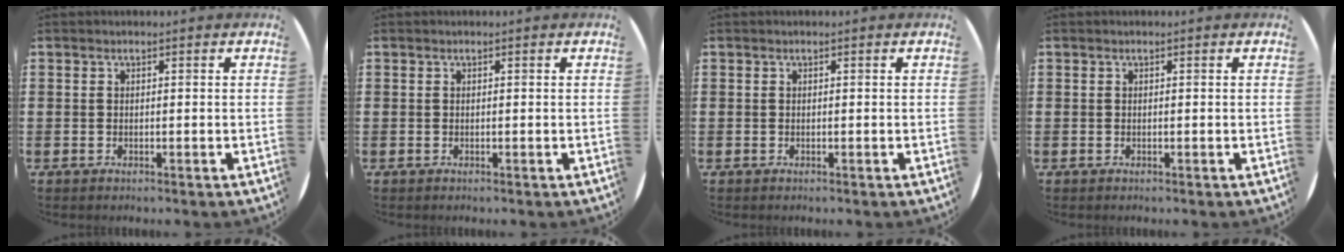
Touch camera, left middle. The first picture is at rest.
{"total": 0.0}
{"total": 0.0}
{"total": 0.0}